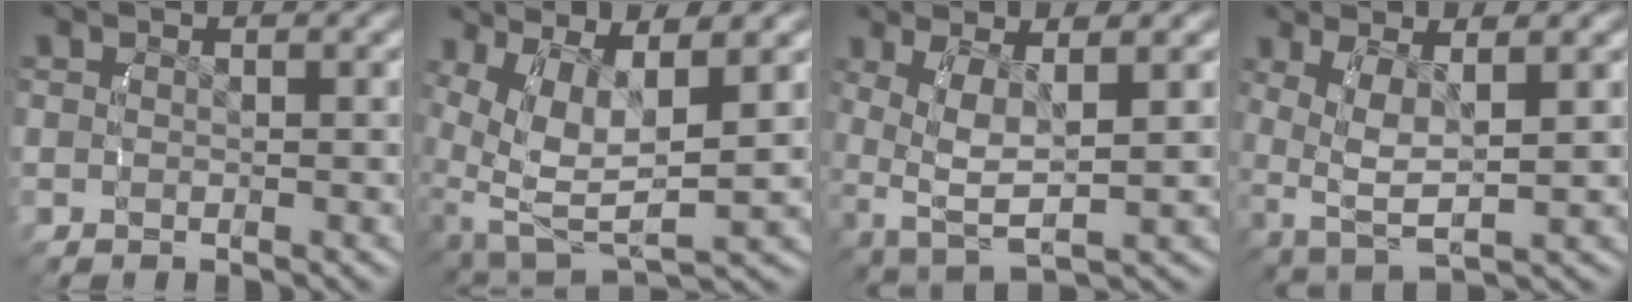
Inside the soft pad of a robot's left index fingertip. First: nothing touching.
{"total": 7.9, "force": [-0.3, 4.7, 6.3], "torque": [-0.141, -0.055, 0.027]}
{"total": 6.2, "force": [-0.2, 3.3, 5.2], "torque": [-0.116, -0.026, 0.017]}
{"total": 5.9, "force": [0.4, 3.1, 4.9], "torque": [-0.107, -0.018, 0.021]}